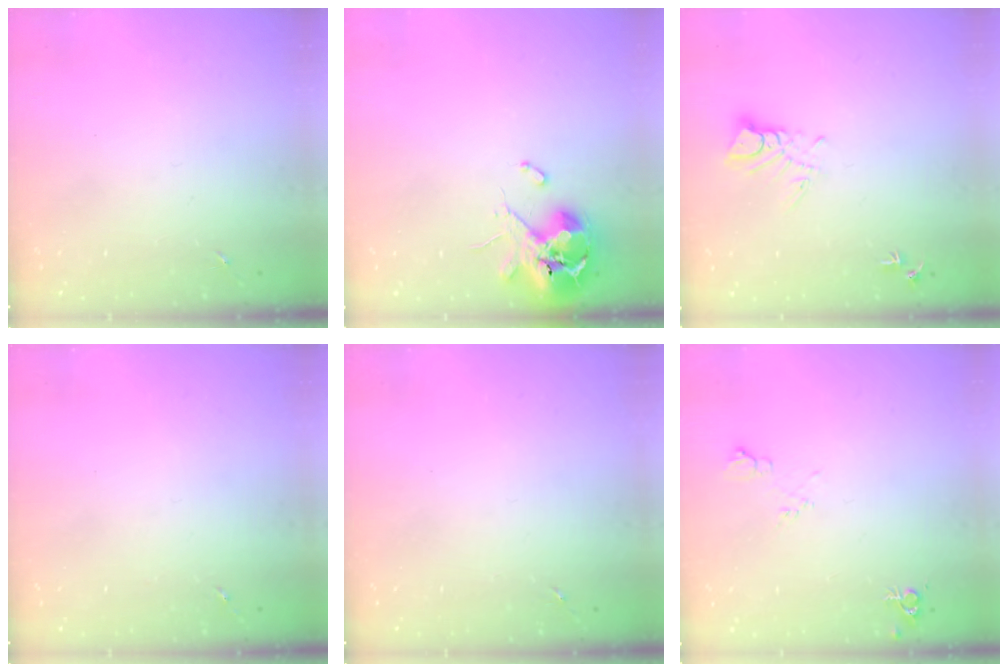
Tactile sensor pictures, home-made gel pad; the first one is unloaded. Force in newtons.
{"total": 10.7, "press": 10.6, "slide": 1.6}
{"total": 5.3, "press": 5.3, "slide": 0.3}
{"total": 0.0}
{"total": 0.0}
{"total": 6.5, "press": 6.4, "slide": 1.0}